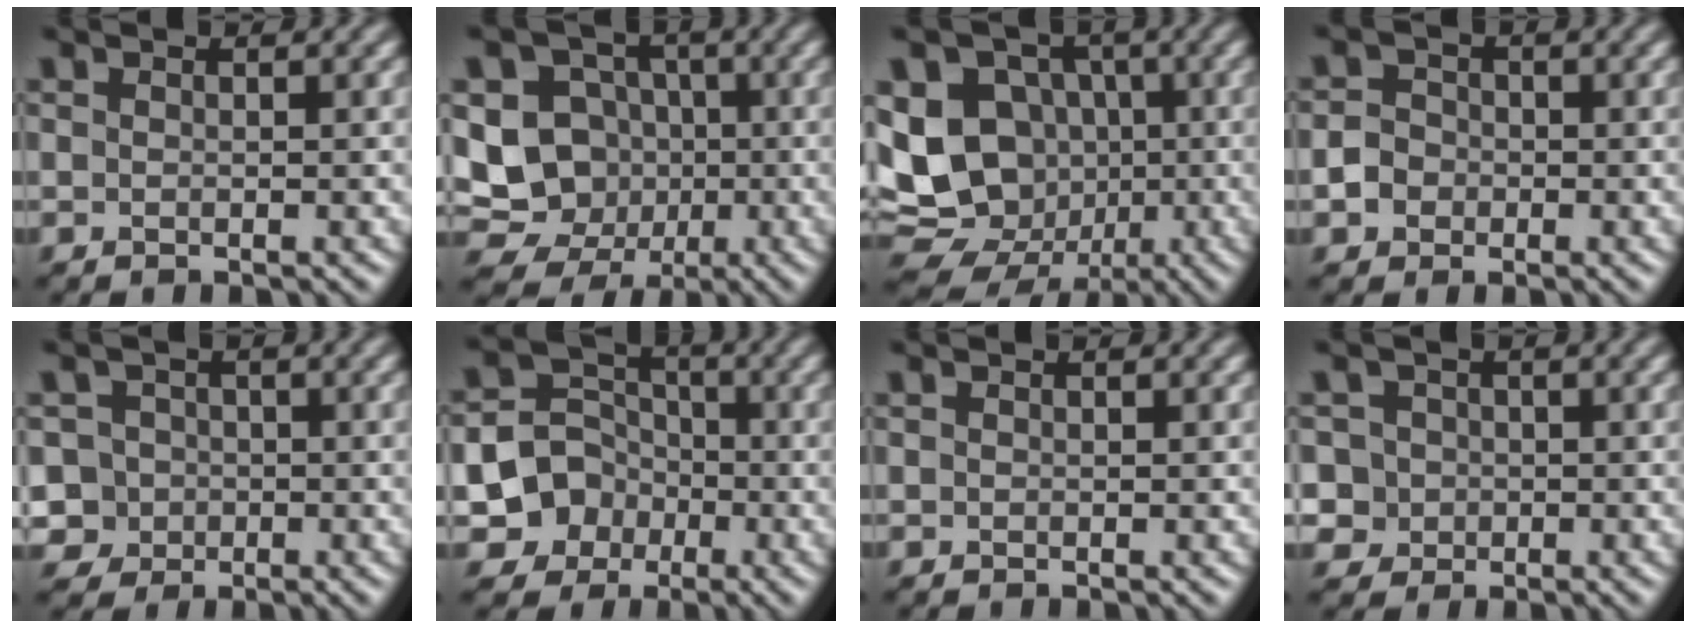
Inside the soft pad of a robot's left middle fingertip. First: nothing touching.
{"total": 9.8, "force": [-1.1, 9.1, 3.4], "torque": [-0.069, 0.024, -0.044]}
{"total": 15.2, "force": [-1.4, 13.4, 7.1], "torque": [-0.155, 0.006, -0.043]}
{"total": 2.8, "force": [-1.0, 2.5, 0.7], "torque": [0.006, 0.007, -0.031]}
{"total": 5.2, "force": [-0.4, 4.9, 1.9], "torque": [-0.021, 0.029, -0.035]}
{"total": 6.5, "force": [-2.4, 5.8, 1.5], "torque": [-0.014, 0.000, -0.074]}
{"total": 0.0}
{"total": 5.2, "force": [0.8, 4.8, 1.9], "torque": [-0.026, 0.031, -0.009]}